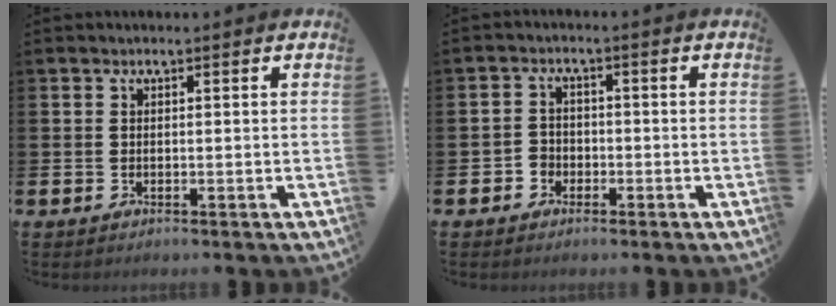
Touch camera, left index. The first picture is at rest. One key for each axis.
{"total": 2.3, "fx": -1.4, "fy": 1.8, "fz": 0.1, "tx": -0.009, "ty": 0.005, "tz": -0.035}